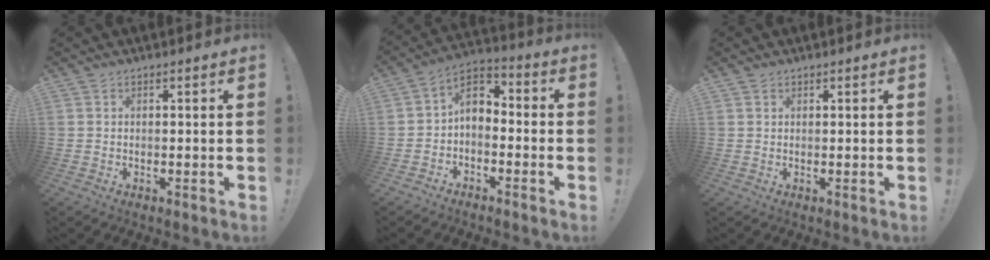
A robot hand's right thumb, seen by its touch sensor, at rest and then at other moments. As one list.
[{"total": 6.2, "force": [-1.0, 4.8, 3.7], "torque": [-0.072, 0.013, -0.013]}, {"total": 0.9, "force": [0.7, 0.6, 0.1], "torque": [-0.001, -0.001, 0.013]}]